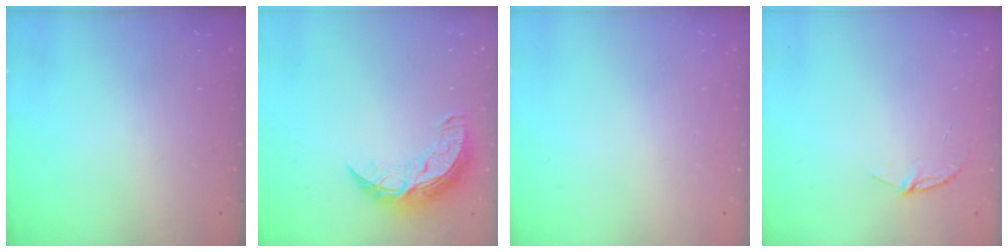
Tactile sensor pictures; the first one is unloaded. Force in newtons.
{"total": 10.0, "press": 10.0, "slide": 0.6}
{"total": 0.0}
{"total": 4.8, "press": 4.8, "slide": 0.5}